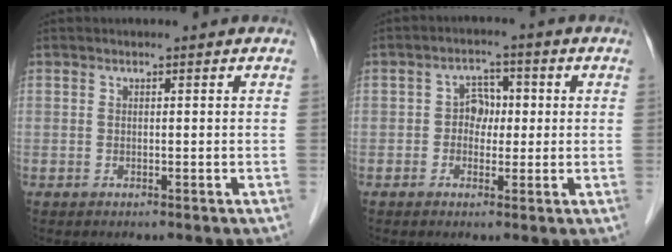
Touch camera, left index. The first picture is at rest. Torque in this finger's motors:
{"motor_torque": [-0.05, 0.03, 0.05, 0.01]}